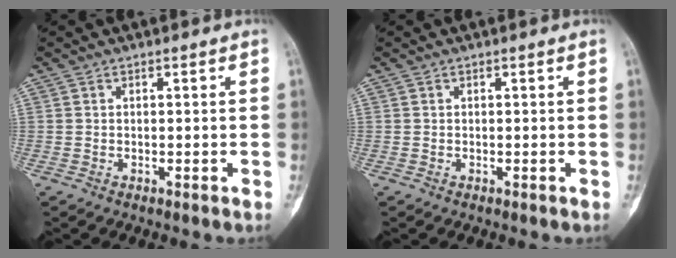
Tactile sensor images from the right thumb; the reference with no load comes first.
{"total": 0.0}